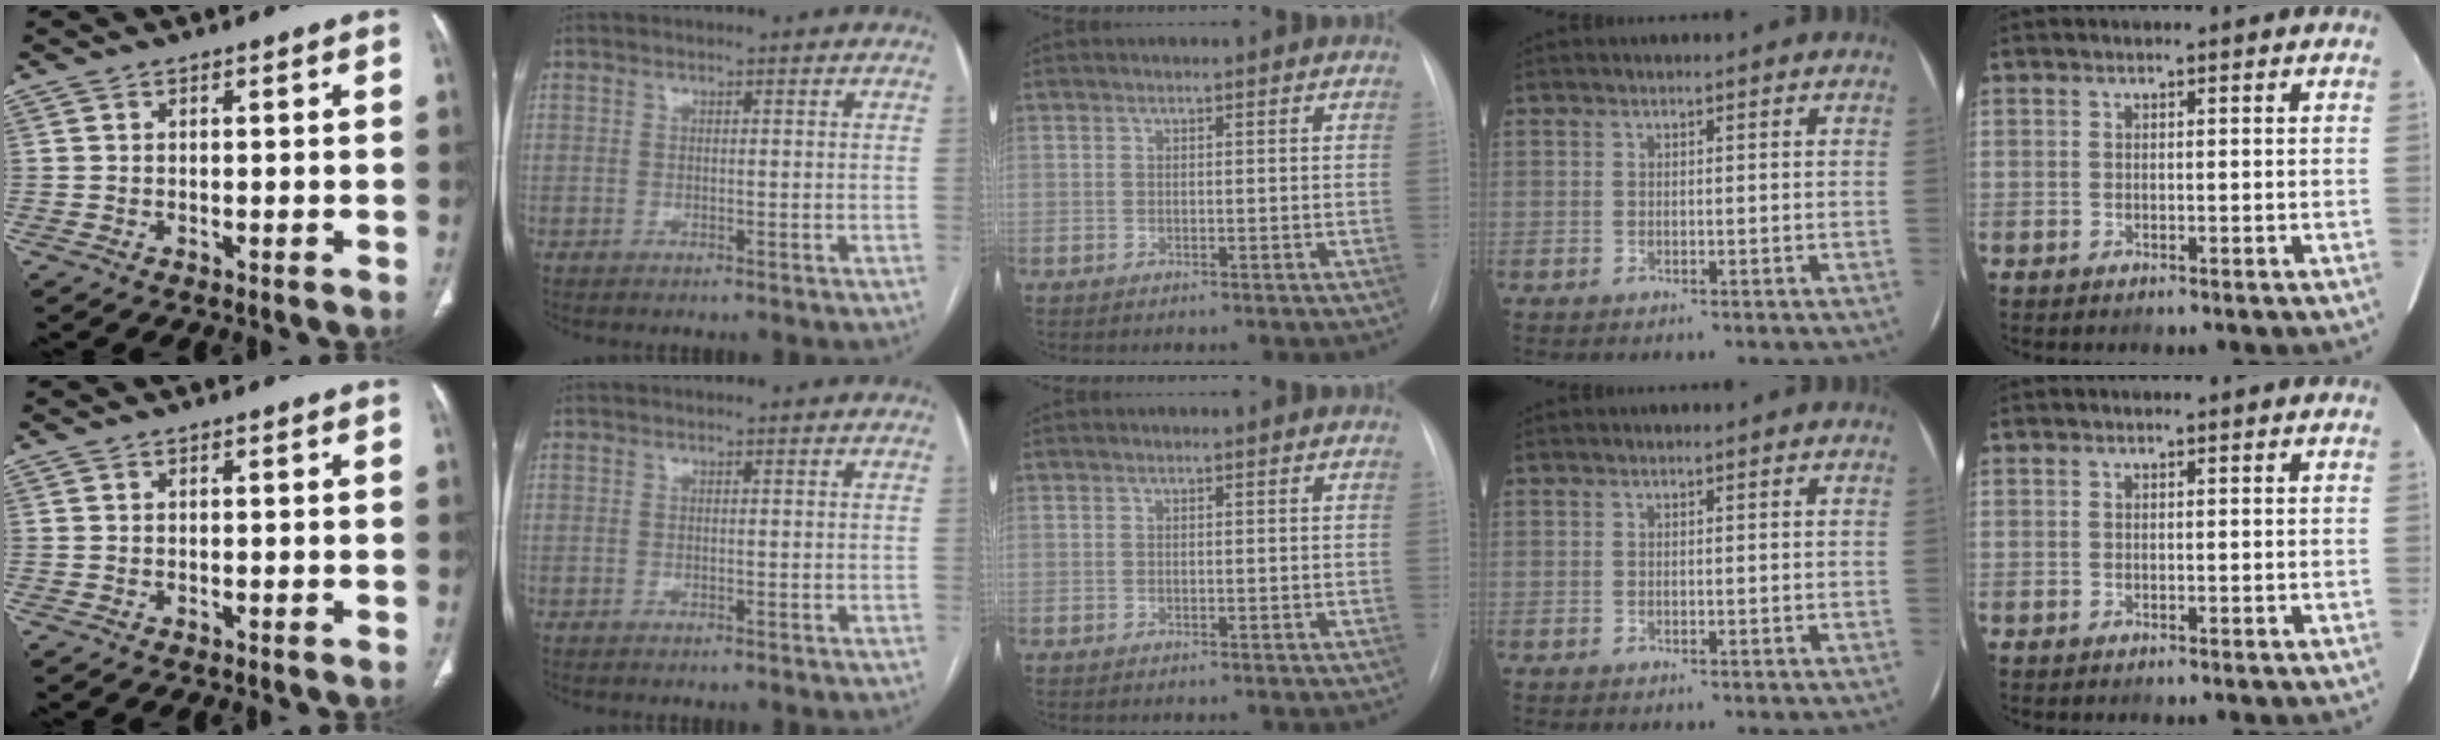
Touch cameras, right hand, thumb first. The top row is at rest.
{}